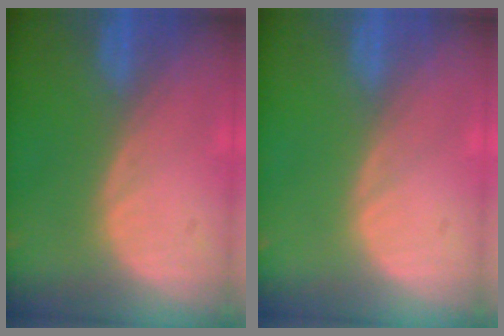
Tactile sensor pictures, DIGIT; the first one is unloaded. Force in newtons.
{"total": 0.0}